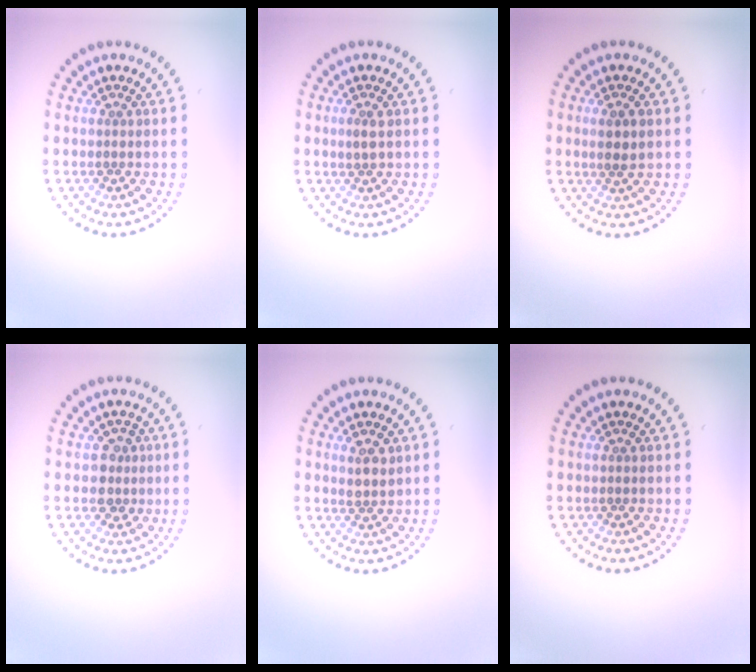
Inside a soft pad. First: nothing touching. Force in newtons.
{"total": 1.1, "press": 1.0, "slide": 0.4}
{"total": 1.5, "press": 1.4, "slide": 0.7}
{"total": 2.1, "press": 1.9, "slide": 0.9}
{"total": 1.9, "press": 1.7, "slide": 0.7}
{"total": 0.0}